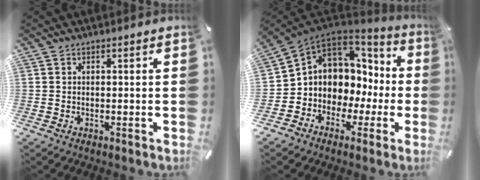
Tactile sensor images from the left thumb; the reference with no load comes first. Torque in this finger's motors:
{"motor_torque": [0.23, 1.88, 1.35, 1.05, 0.23]}